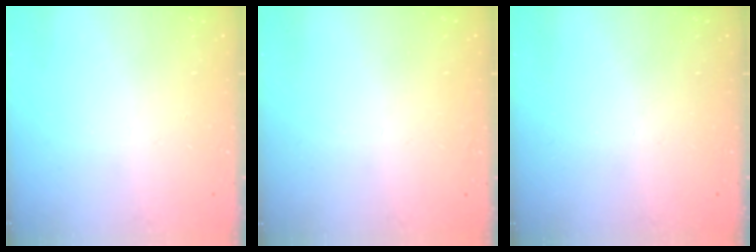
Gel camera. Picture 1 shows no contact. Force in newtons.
{"total": 1.6, "press": 1.6, "slide": 0.1}
{"total": 0.0}